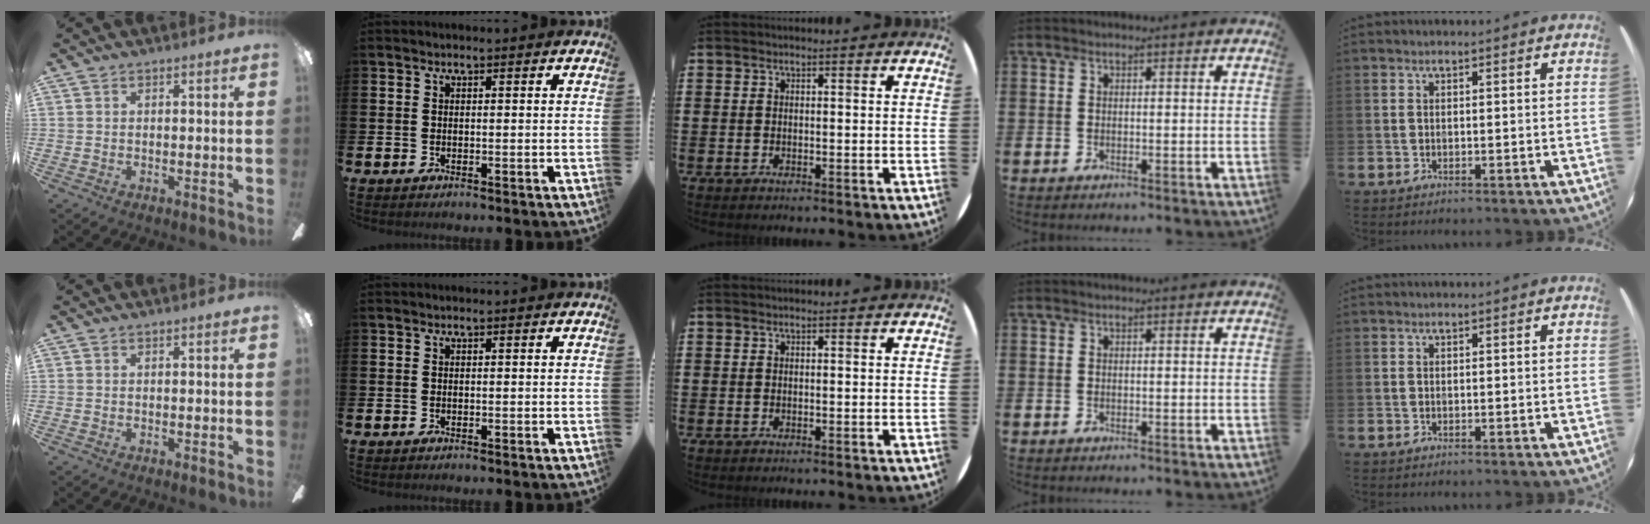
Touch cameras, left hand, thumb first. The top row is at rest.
{}